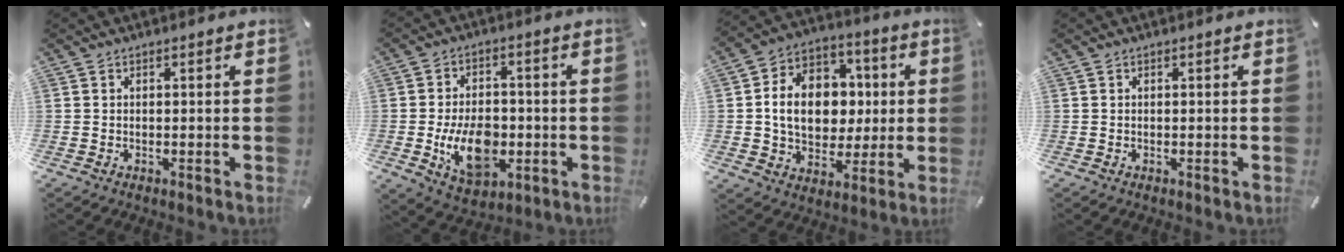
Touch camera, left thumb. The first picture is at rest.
{"total": 12.7, "force": [-2.9, 8.3, 9.2], "torque": [-0.167, -0.003, -0.047]}
{"total": 14.5, "force": [0.0, 12.0, 8.1], "torque": [-0.160, 0.010, 0.005]}
{"total": 0.0}